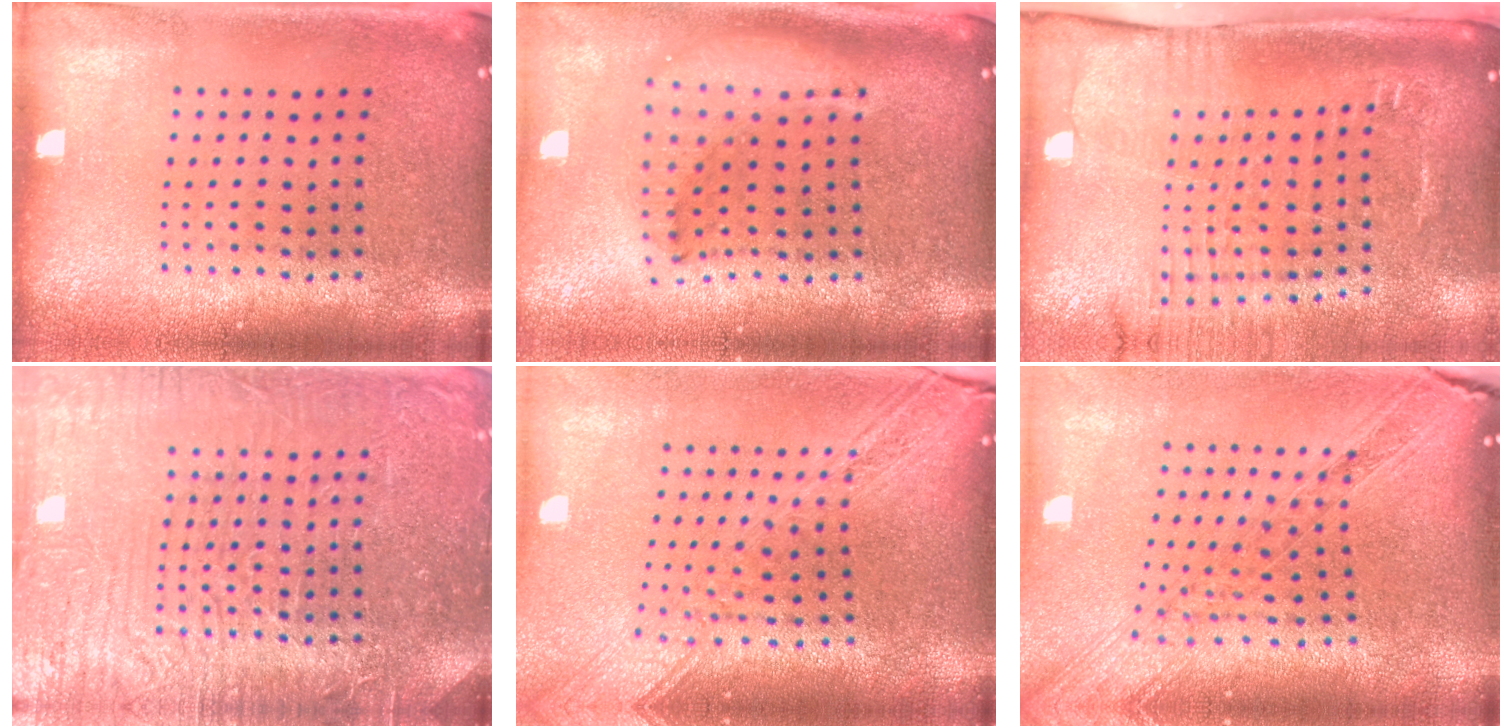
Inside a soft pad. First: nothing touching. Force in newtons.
{"total": 2.2, "press": 1.7, "slide": 1.4}
{"total": 2.8, "press": 2.1, "slide": 1.7}
{"total": 7.3, "press": 7.2, "slide": 1.0}
{"total": 2.9, "press": 2.2, "slide": 1.9}
{"total": 1.9, "press": 1.7, "slide": 0.9}